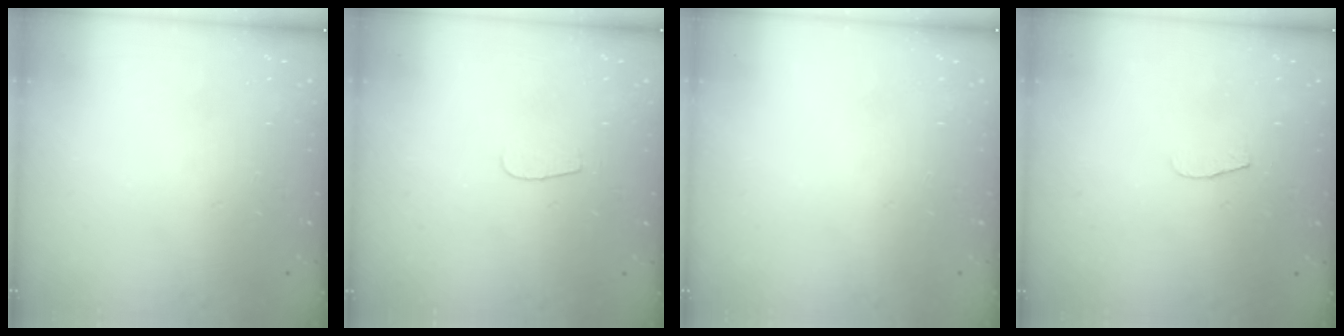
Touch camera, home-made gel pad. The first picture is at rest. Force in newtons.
{"total": 4.0, "press": 4.0, "slide": 0.4}
{"total": 0.0}
{"total": 4.2, "press": 4.1, "slide": 0.4}